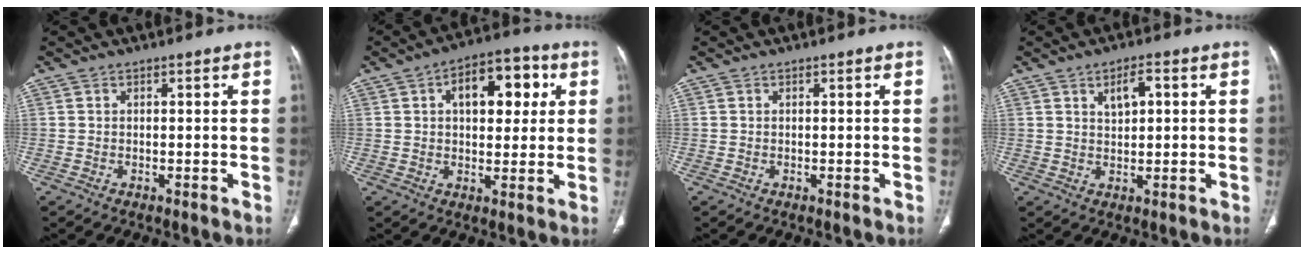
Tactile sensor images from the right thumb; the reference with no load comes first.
{"total": 12.5, "force": [3.7, 7.0, 9.7], "torque": [-0.101, 0.013, 0.051]}
{"total": 0.0}
{"total": 4.3, "force": [1.5, 2.0, 3.4], "torque": [-0.051, 0.000, 0.027]}